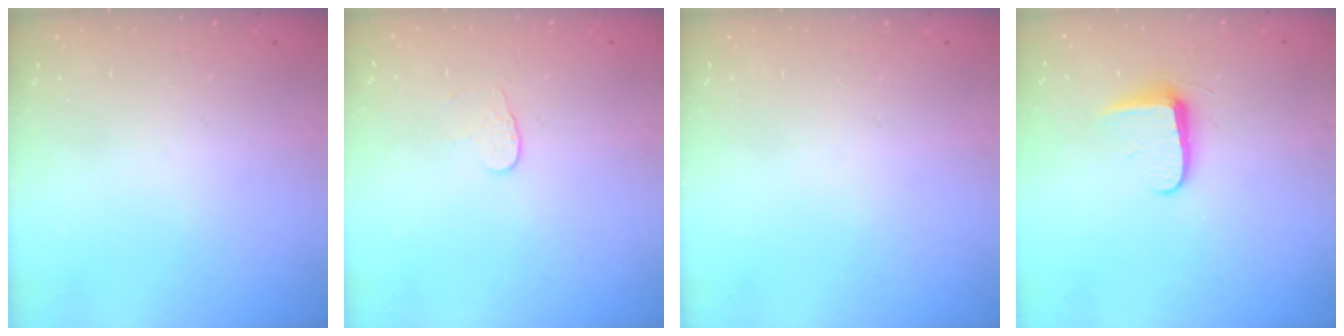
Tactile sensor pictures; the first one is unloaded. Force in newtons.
{"total": 3.1, "press": 3.1, "slide": 0.3}
{"total": 0.0}
{"total": 7.1, "press": 7.0, "slide": 0.9}